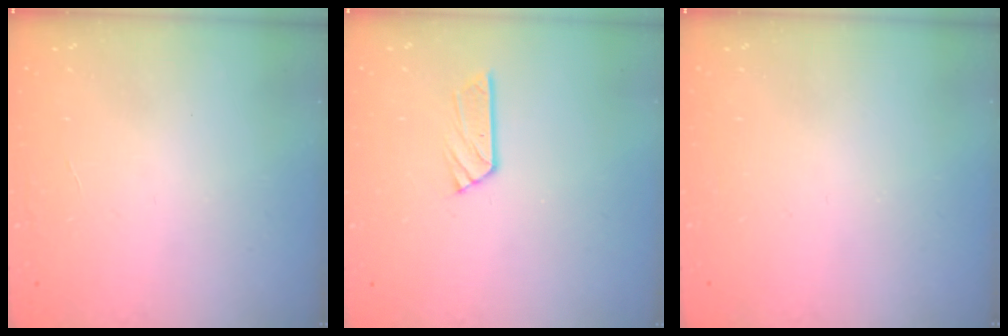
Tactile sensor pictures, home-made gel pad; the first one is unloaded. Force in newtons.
{"total": 3.9, "press": 3.9, "slide": 0.3}
{"total": 0.0}